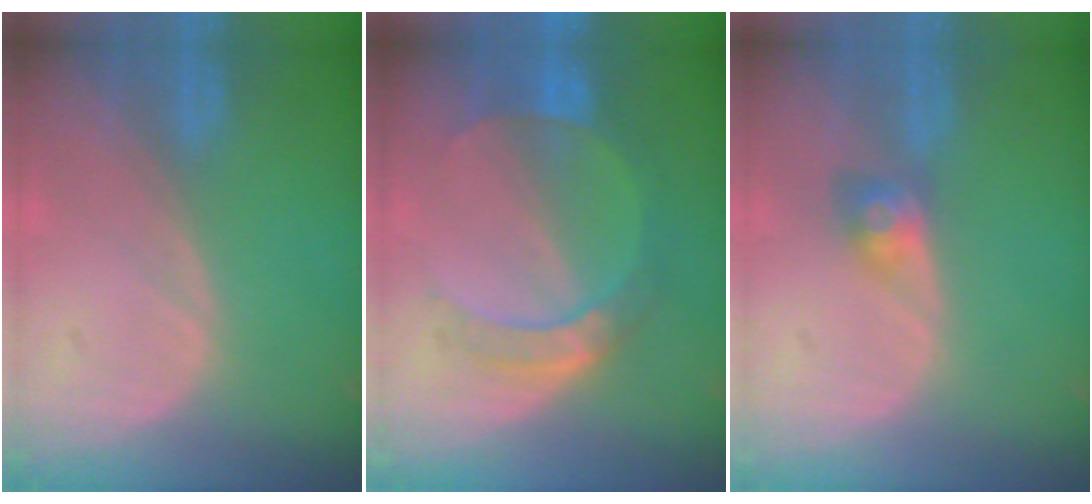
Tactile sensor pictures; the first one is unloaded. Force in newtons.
{"total": 7.2, "press": 6.5, "slide": 3.1}
{"total": 3.0, "press": 2.6, "slide": 1.5}